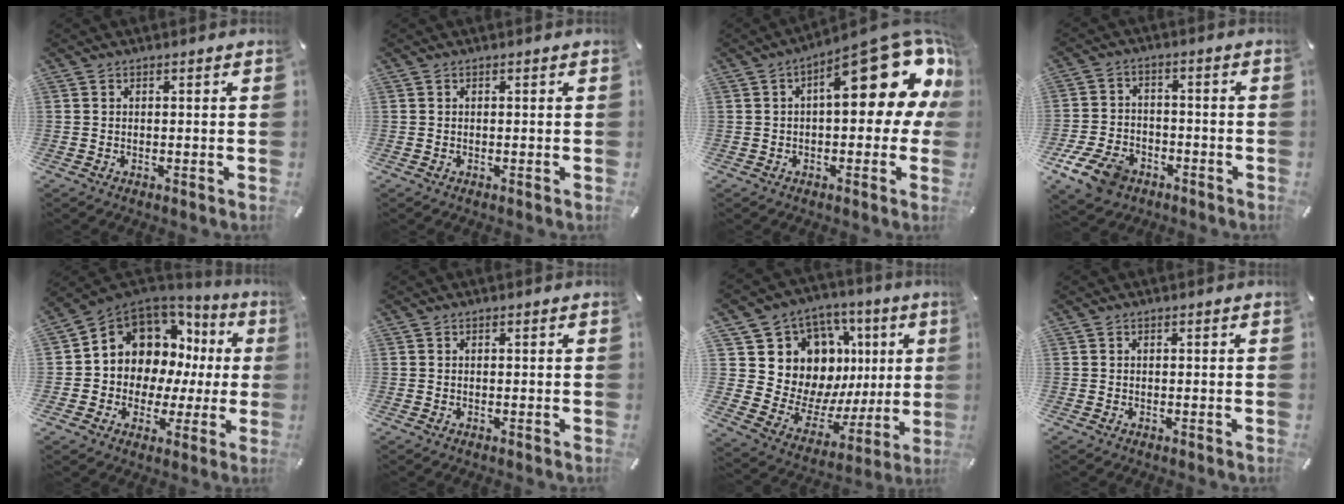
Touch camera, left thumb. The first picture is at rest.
{"total": 0.0}
{"total": 20.8, "force": [7.2, 8.6, 17.5], "torque": [-0.224, -0.052, 0.117]}
{"total": 10.0, "force": [-5.7, 6.6, 4.9], "torque": [-0.095, 0.031, -0.103]}
{"total": 10.3, "force": [4.3, 8.9, 2.9], "torque": [-0.073, -0.047, 0.088]}
{"total": 0.0}
{"total": 15.4, "force": [7.1, 12.6, 5.5], "torque": [-0.081, -0.077, 0.154]}
{"total": 0.0}